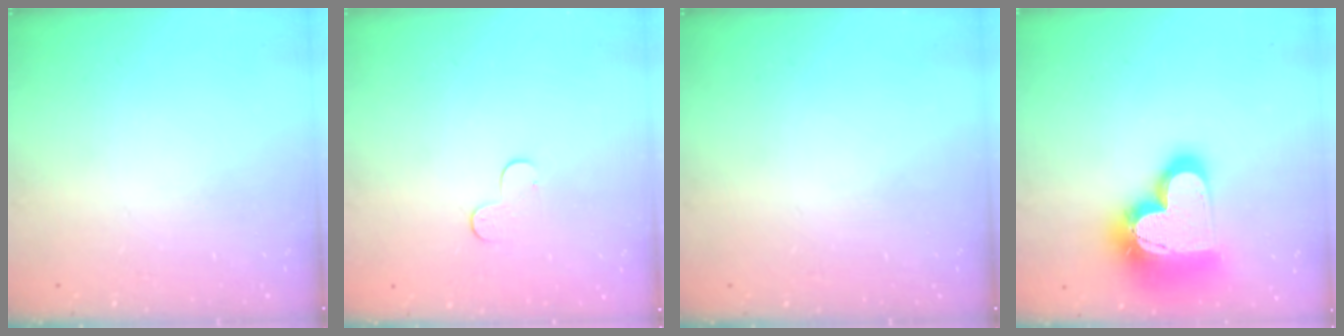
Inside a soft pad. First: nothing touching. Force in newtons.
{"total": 5.1, "press": 5.1, "slide": 0.5}
{"total": 0.0}
{"total": 24.6, "press": 24.5, "slide": 1.8}